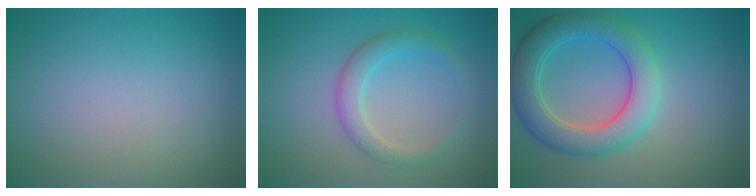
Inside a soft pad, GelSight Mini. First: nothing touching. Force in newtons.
{"total": 2.5, "press": 2.5, "slide": 0.1}
{"total": 5.7, "press": 5.7, "slide": 0.2}